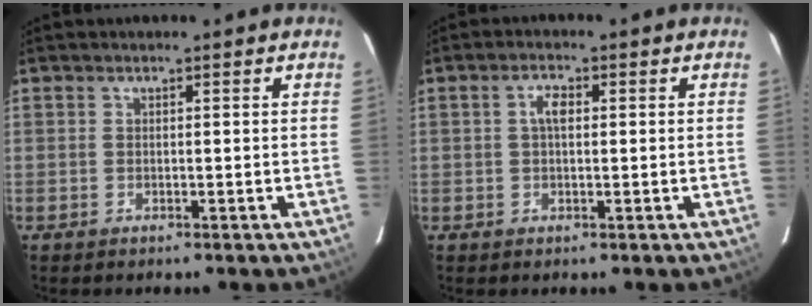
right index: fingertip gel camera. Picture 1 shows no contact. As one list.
[{"total": 2.6, "force": [0.4, 1.2, 2.3], "torque": [-0.043, 0.009, 0.006]}]